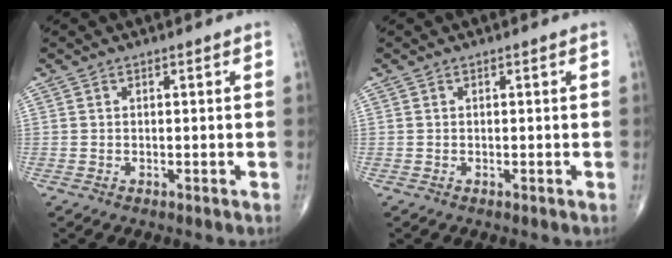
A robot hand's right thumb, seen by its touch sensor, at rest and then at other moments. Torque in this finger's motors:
{"motor_torque": [-0.01, -0.01, 0.04, -0.04, 0.03]}